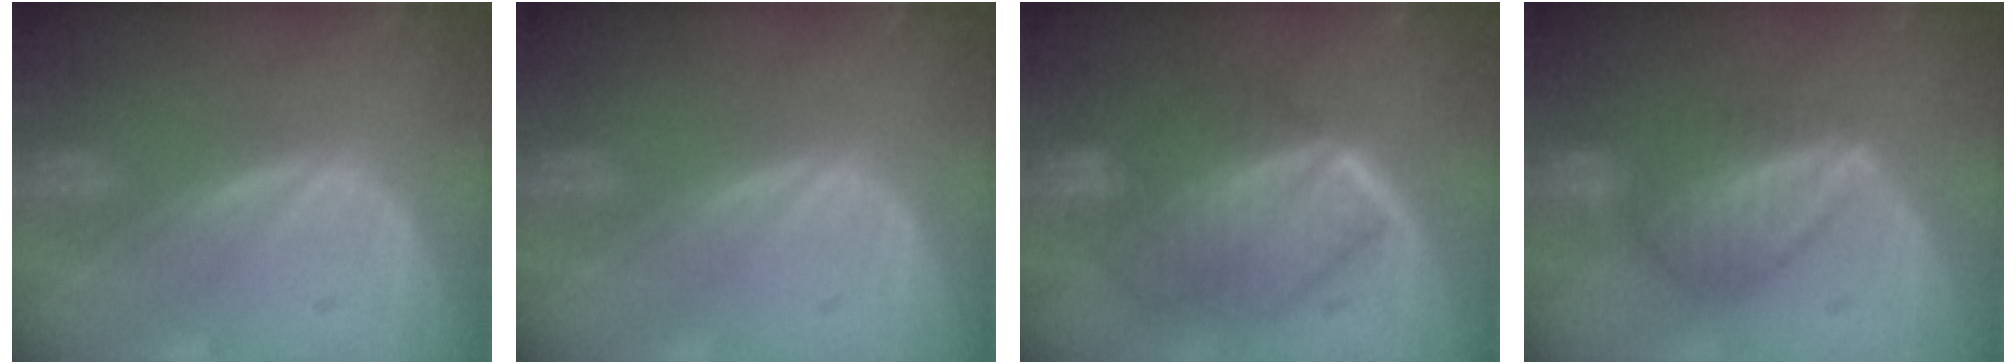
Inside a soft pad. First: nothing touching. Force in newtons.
{"total": 0.0}
{"total": 10.5, "press": 10.4, "slide": 1.0}
{"total": 6.5, "press": 6.4, "slide": 0.8}